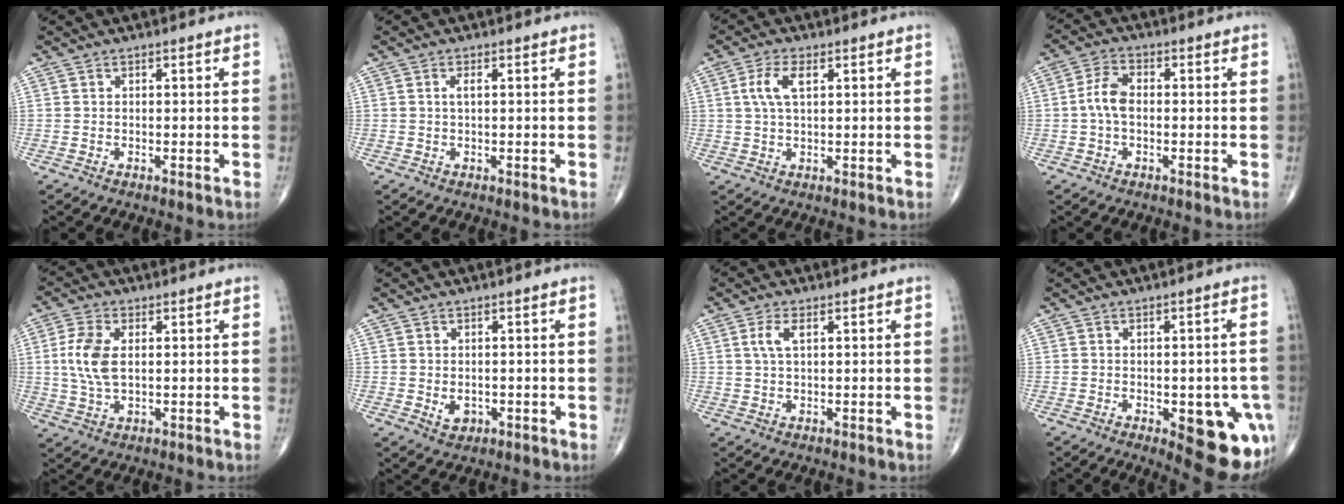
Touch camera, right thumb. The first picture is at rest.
{"total": 1.2, "force": [0.2, 0.3, 1.1], "torque": [-0.027, 0.002, 0.003]}
{"total": 5.3, "force": [1.6, 2.4, 4.5], "torque": [-0.101, 0.006, 0.032]}
{"total": 5.1, "force": [-0.4, 3.0, 4.2], "torque": [-0.086, 0.016, -0.015]}
{"total": 7.9, "force": [1.0, 4.3, 6.5], "torque": [-0.148, -0.001, 0.022]}
{"total": 2.7, "force": [-0.5, 2.0, 1.7], "torque": [-0.016, 0.000, 0.000]}
{"total": 3.4, "force": [1.1, 1.4, 2.8], "torque": [-0.065, 0.005, 0.023]}
{"total": 14.2, "force": [-5.0, 6.0, 11.8], "torque": [-0.099, 0.007, -0.044]}